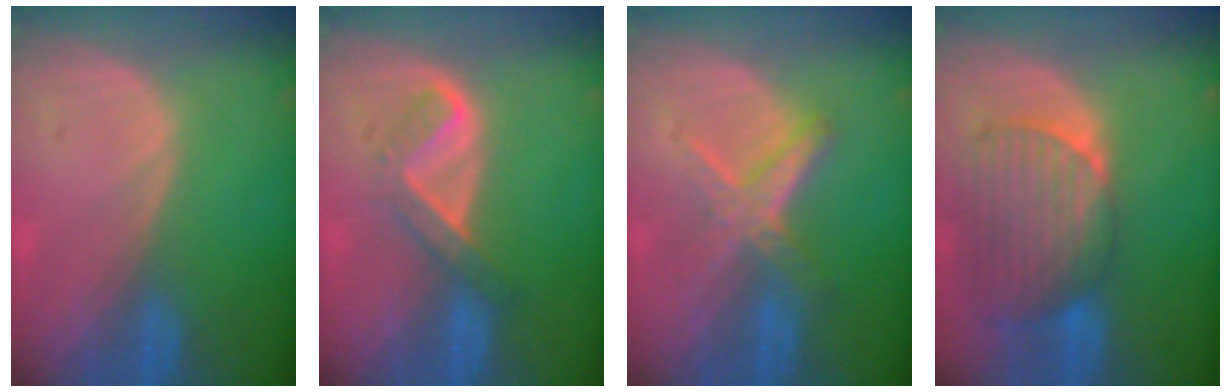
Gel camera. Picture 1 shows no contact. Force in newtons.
{"total": 5.3, "press": 4.4, "slide": 3.0}
{"total": 5.8, "press": 5.4, "slide": 2.1}
{"total": 9.3, "press": 8.3, "slide": 4.2}